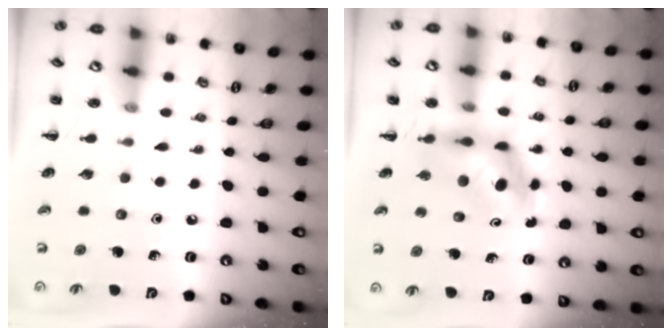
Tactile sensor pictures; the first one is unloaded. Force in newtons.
{"total": 5.0, "press": 5.0, "slide": 0.9}